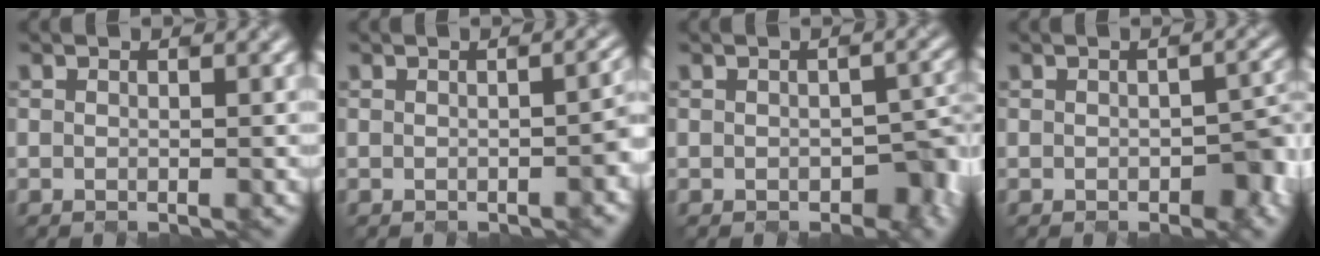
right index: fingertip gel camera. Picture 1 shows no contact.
{"total": 3.9, "force": [-0.3, 1.7, 3.5], "torque": [-0.011, 0.022, 0.003]}
{"total": 3.6, "force": [-1.4, 2.0, 2.7], "torque": [-0.033, -0.001, -0.005]}
{"total": 3.5, "force": [-1.1, 1.7, 2.8], "torque": [-0.034, 0.005, -0.004]}